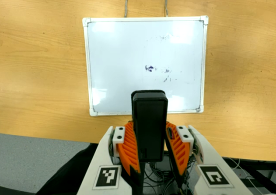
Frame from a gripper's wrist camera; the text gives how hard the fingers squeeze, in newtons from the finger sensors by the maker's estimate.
{"total": 8.3, "left": 7.2, "right": 9.5}